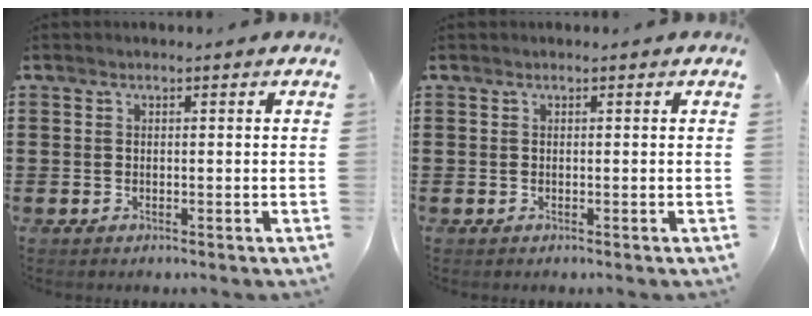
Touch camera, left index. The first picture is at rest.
{"total": 0.0}